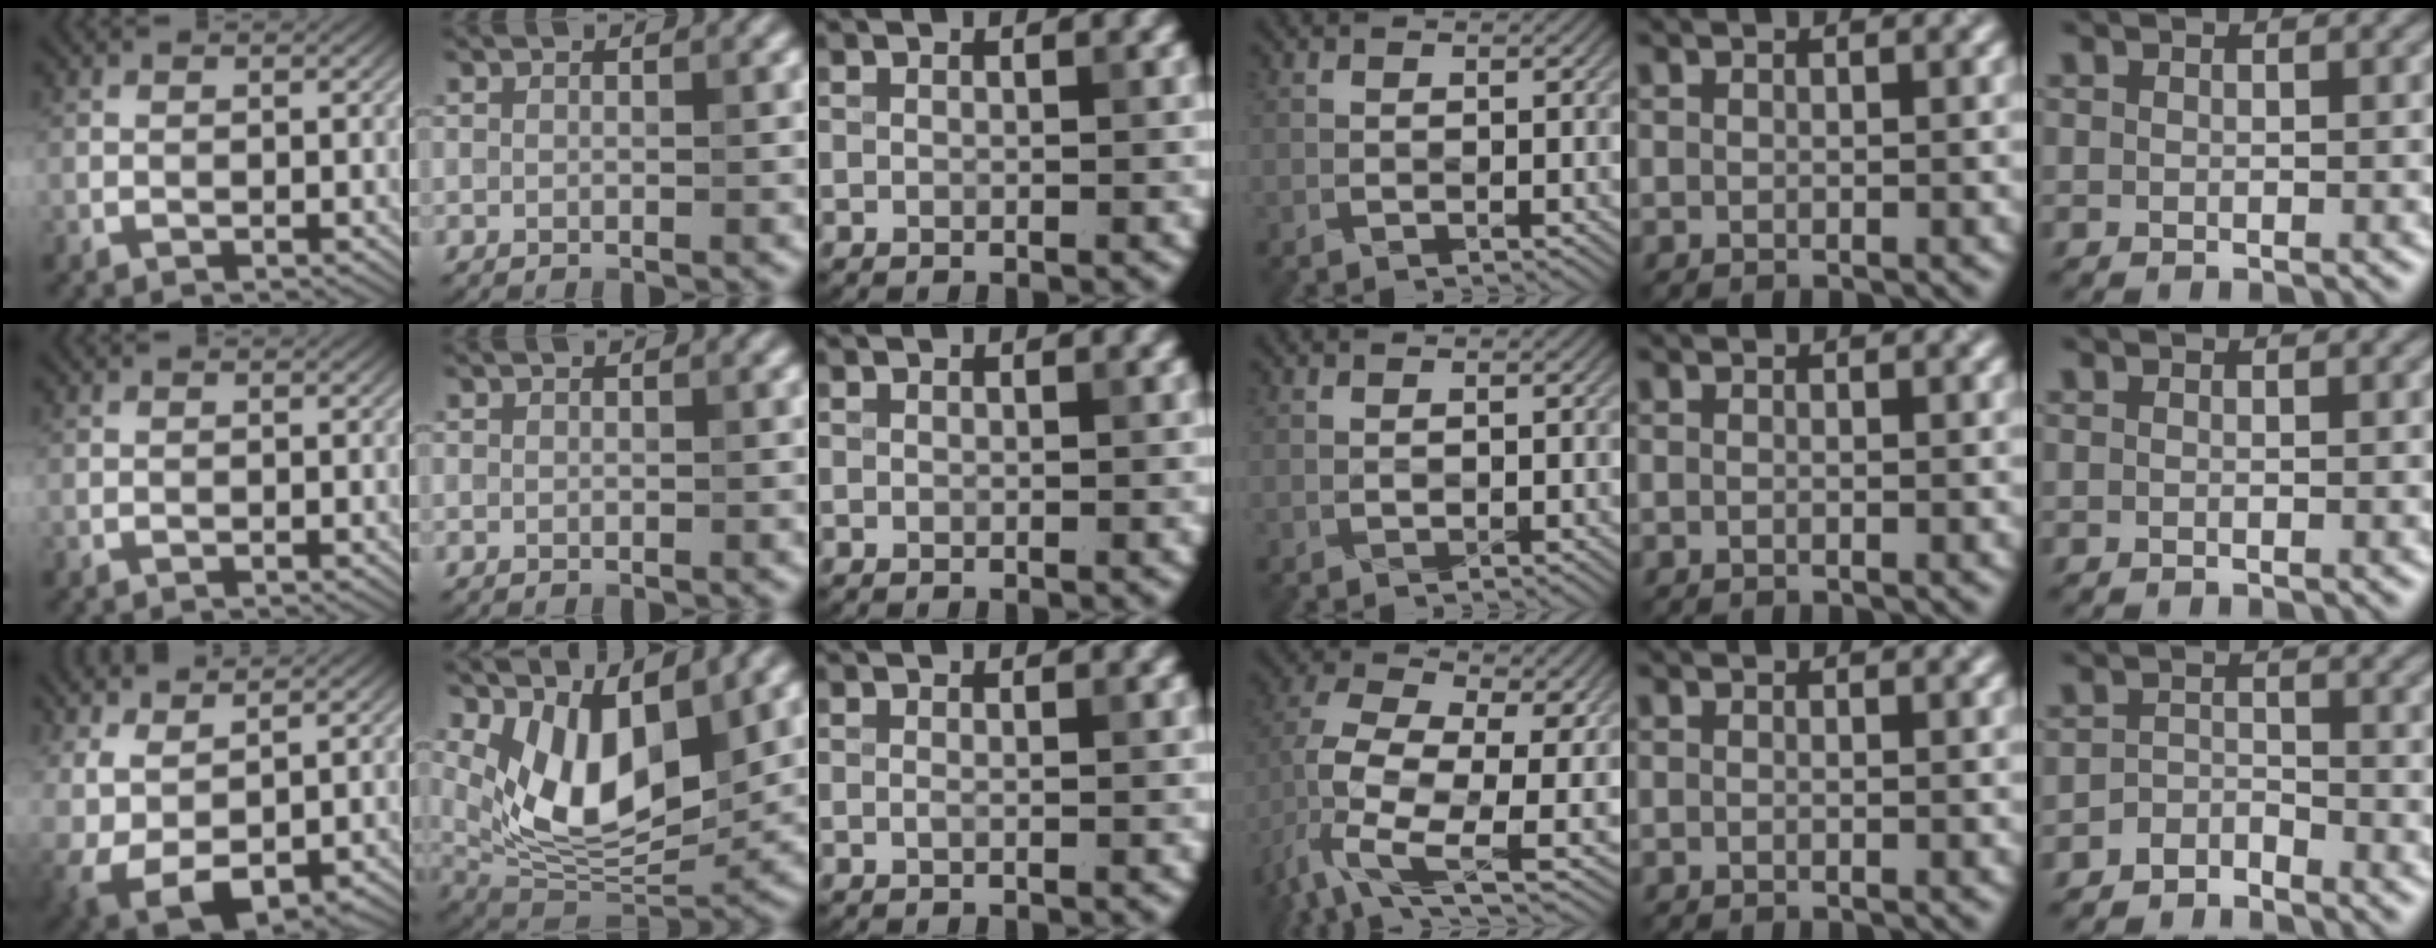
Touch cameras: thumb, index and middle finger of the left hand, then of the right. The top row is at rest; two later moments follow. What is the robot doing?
{"motion": "wrap", "object": "aluminum foil"}